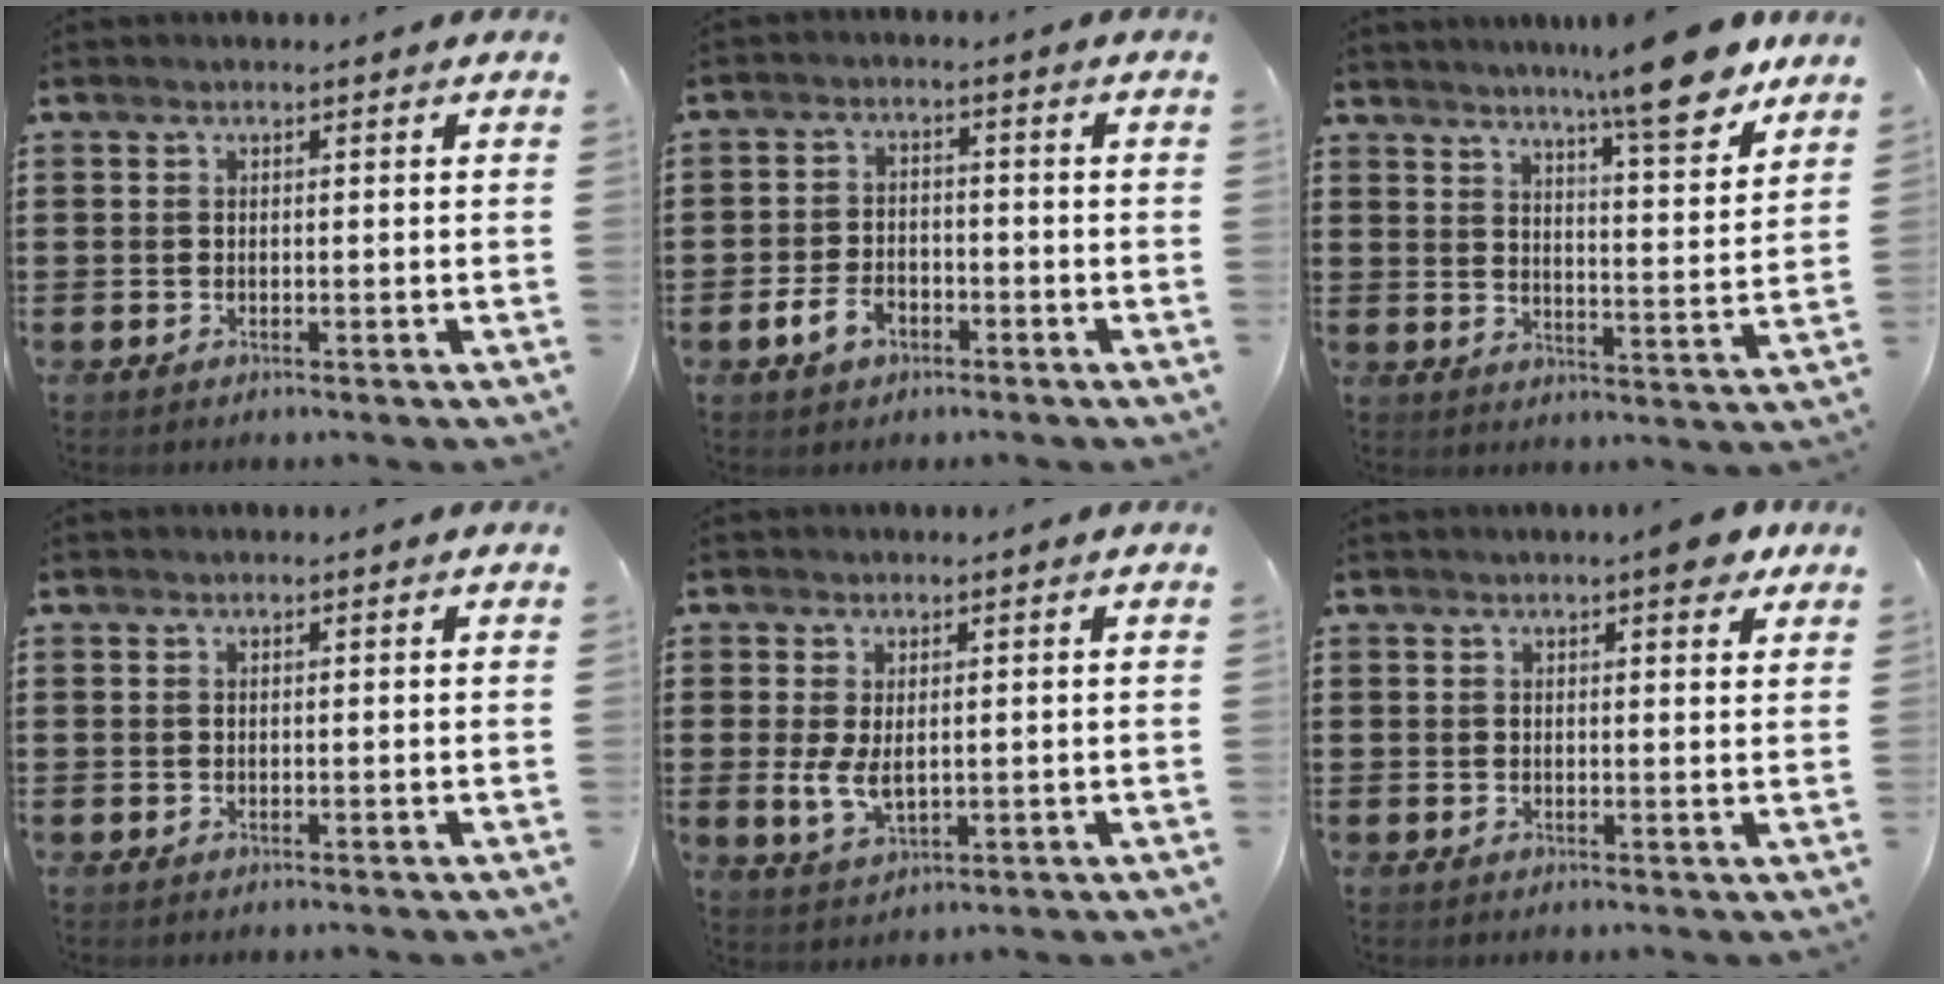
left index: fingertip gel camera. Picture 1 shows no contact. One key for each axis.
{"total": 4.2, "fx": -2.3, "fy": 2.7, "fz": 2.4, "tx": -0.056, "ty": 0.003, "tz": -0.047}
{"total": 11.1, "fx": 8.8, "fy": 0.4, "fz": 6.7, "tx": -0.113, "ty": -0.042, "tz": 0.145}
{"total": 0.0}
{"total": 4.4, "fx": 0.5, "fy": 2.3, "fz": 3.7, "tx": -0.088, "ty": -0.001, "tz": 0.006}
{"total": 4.3, "fx": 3.1, "fy": 0.9, "fz": 2.8, "tx": -0.040, "ty": -0.005, "tz": 0.050}